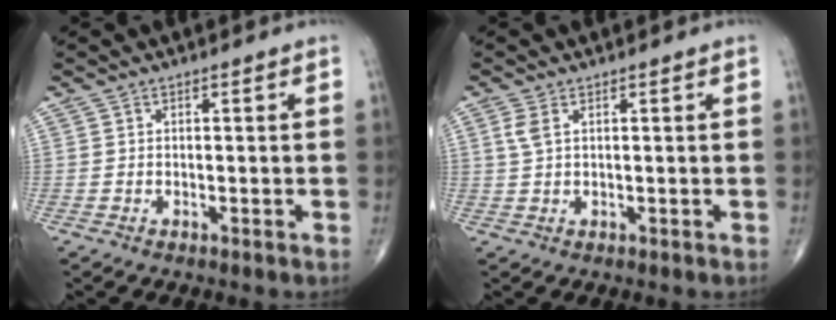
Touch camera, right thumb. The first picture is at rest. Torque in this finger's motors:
{"motor_torque": [-0.25, 0.23, 0.16, -0.06, 0.02]}